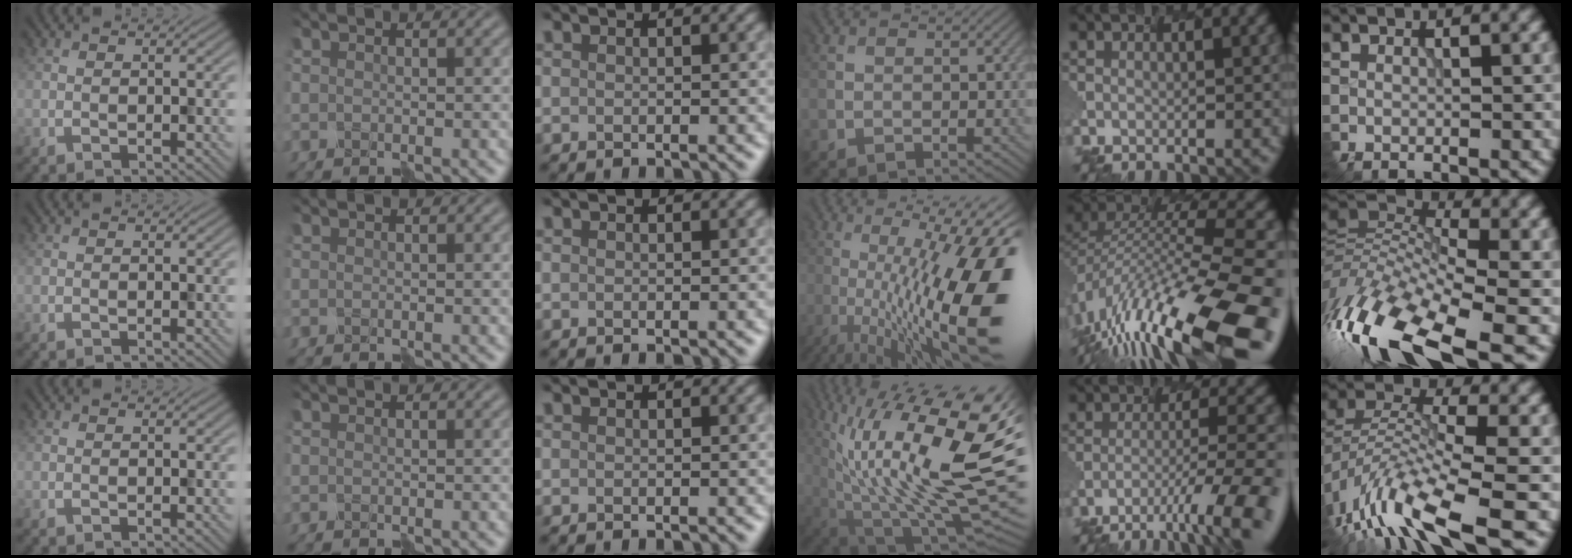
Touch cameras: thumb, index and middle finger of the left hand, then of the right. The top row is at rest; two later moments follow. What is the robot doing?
{"motion": "shake", "object": "plastic piggy bank"}